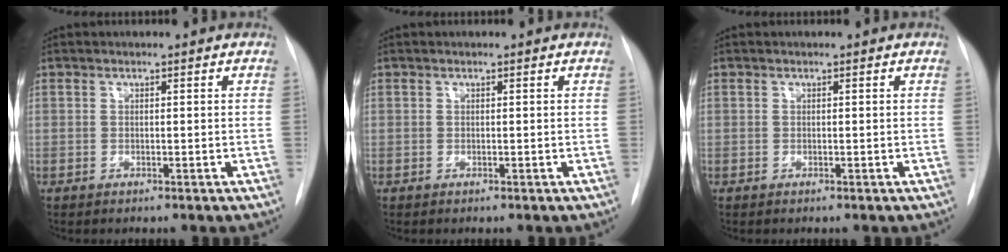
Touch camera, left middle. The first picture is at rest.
{"total": 0.0}
{"total": 0.0}